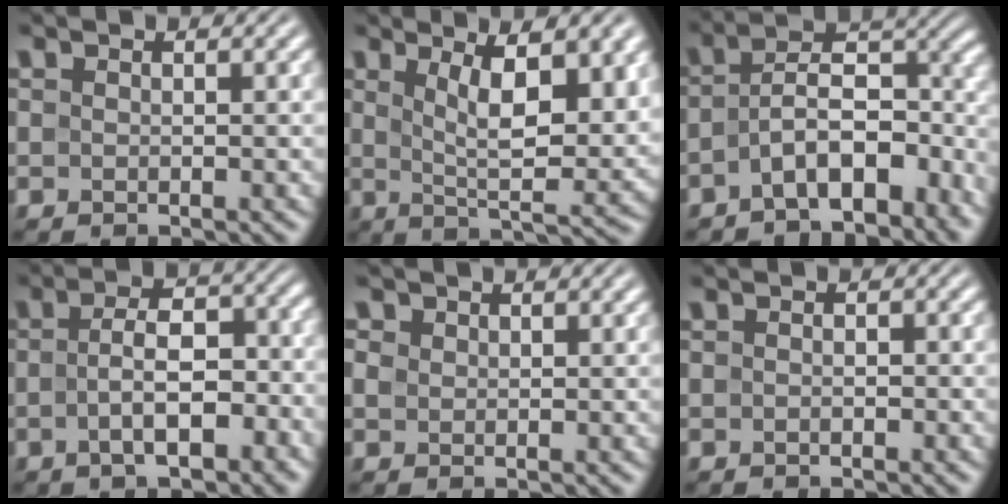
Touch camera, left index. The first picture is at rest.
{"total": 9.2, "force": [2.8, 3.3, 8.1], "torque": [-0.131, -0.008, 0.050]}
{"total": 8.2, "force": [-3.5, 4.4, 5.9], "torque": [-0.074, 0.005, -0.068]}
{"total": 6.7, "force": [-1.9, 2.9, 5.6], "torque": [-0.086, 0.005, -0.033]}
{"total": 1.5, "force": [0.9, 1.2, 0.2], "torque": [-0.004, 0.005, 0.007]}
{"total": 0.5, "force": [-0.3, 0.2, 0.3], "torque": [-0.004, 0.001, -0.005]}